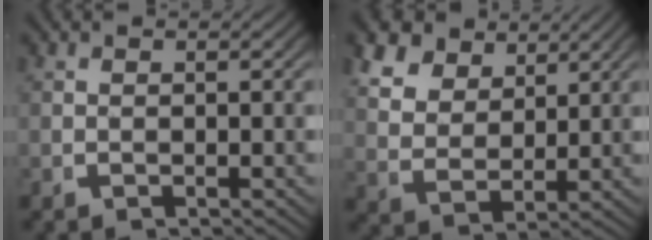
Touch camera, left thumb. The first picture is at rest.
{"total": 8.2, "force": [3.5, 5.8, 4.5], "torque": [-0.100, -0.019, 0.068]}